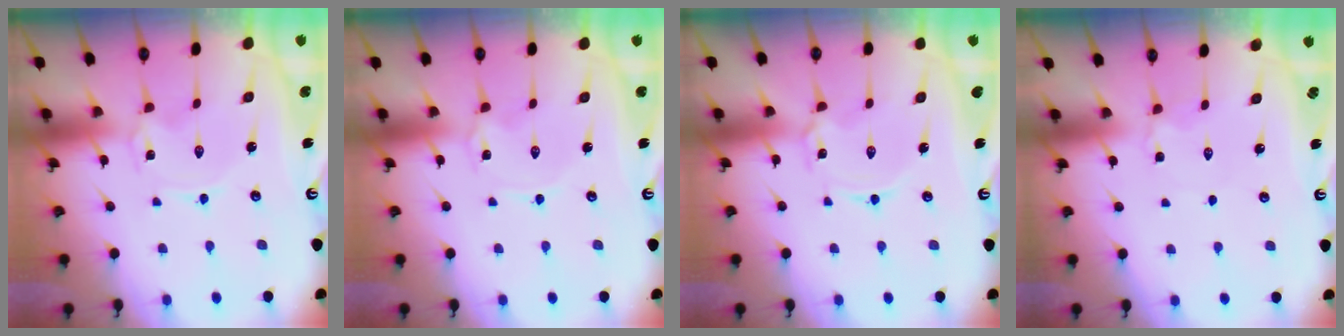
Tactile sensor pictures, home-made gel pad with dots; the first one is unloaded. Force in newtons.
{"total": 2.0, "press": 2.0, "slide": 0.2}
{"total": 2.2, "press": 2.2, "slide": 0.3}
{"total": 2.6, "press": 2.5, "slide": 0.5}